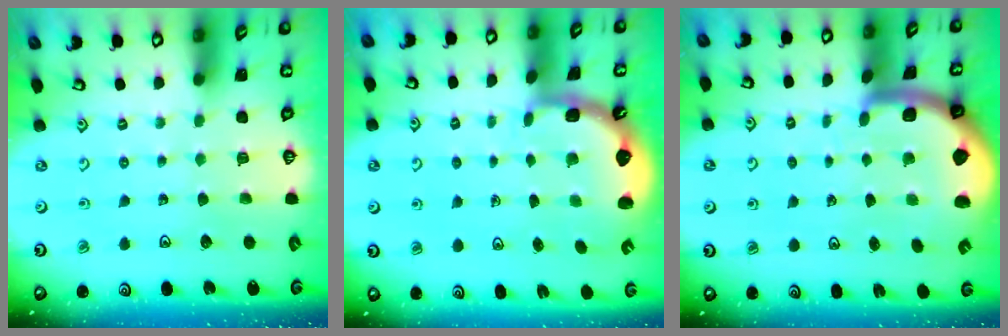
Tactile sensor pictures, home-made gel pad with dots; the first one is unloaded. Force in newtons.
{"total": 2.4, "press": 1.7, "slide": 1.8}
{"total": 3.5, "press": 3.5, "slide": 0.5}